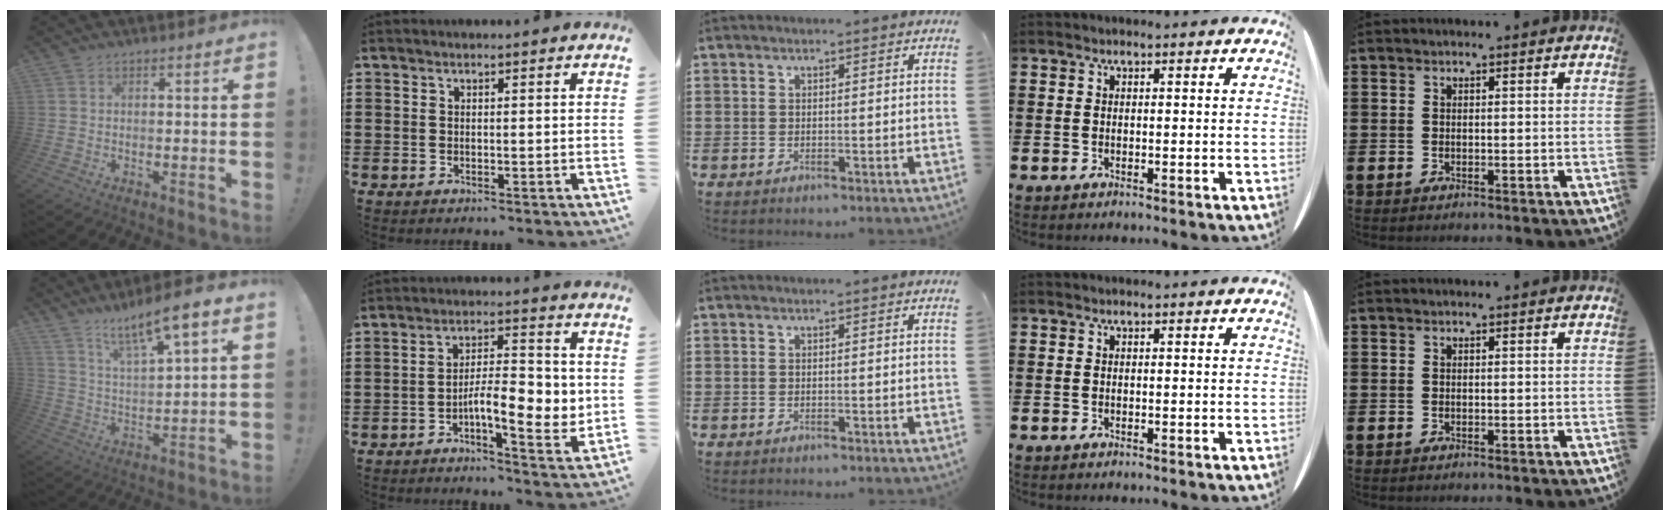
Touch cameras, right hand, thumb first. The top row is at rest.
{"thumb": {"total": 10.9, "force": [8.7, 1.4, 6.5], "torque": [-0.122, -0.060, 0.144]}, "index": {"total": 8.9, "force": [-1.8, 3.2, 8.1], "torque": [-0.122, 0.003, -0.031]}}